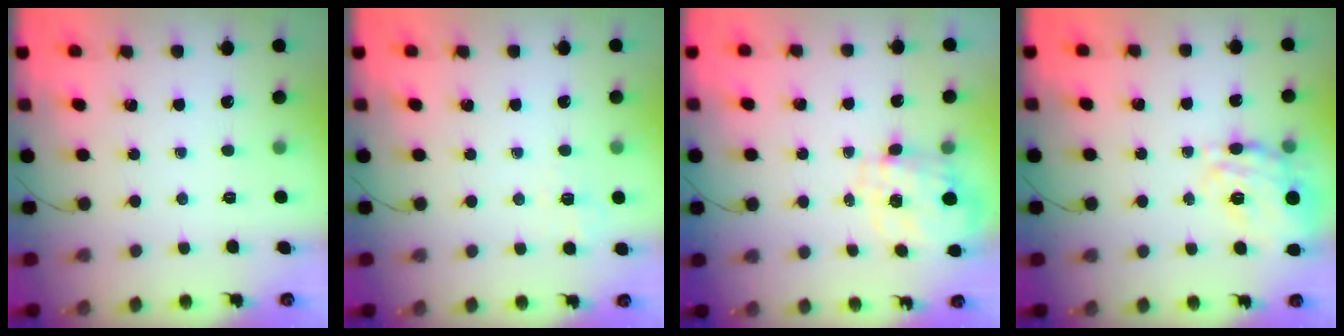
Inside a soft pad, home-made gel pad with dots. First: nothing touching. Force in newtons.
{"total": 2.2, "press": 1.3, "slide": 1.8}
{"total": 8.3, "press": 8.2, "slide": 0.8}
{"total": 20.3, "press": 20.1, "slide": 2.7}